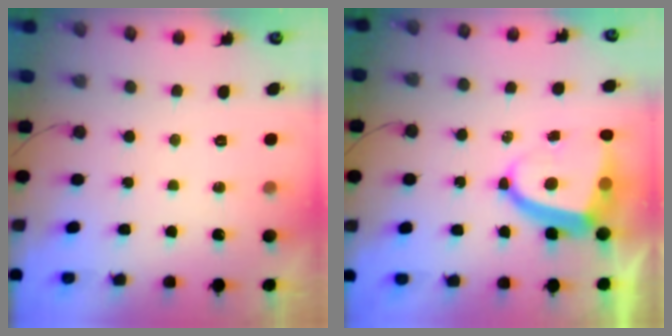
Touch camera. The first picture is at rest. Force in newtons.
{"total": 9.9, "press": 9.9, "slide": 1.4}